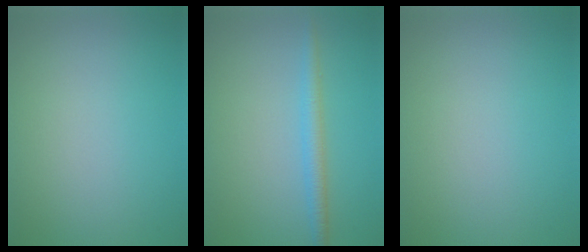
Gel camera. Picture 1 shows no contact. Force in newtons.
{"total": 2.1, "press": 2.1, "slide": 0.2}
{"total": 0.0}